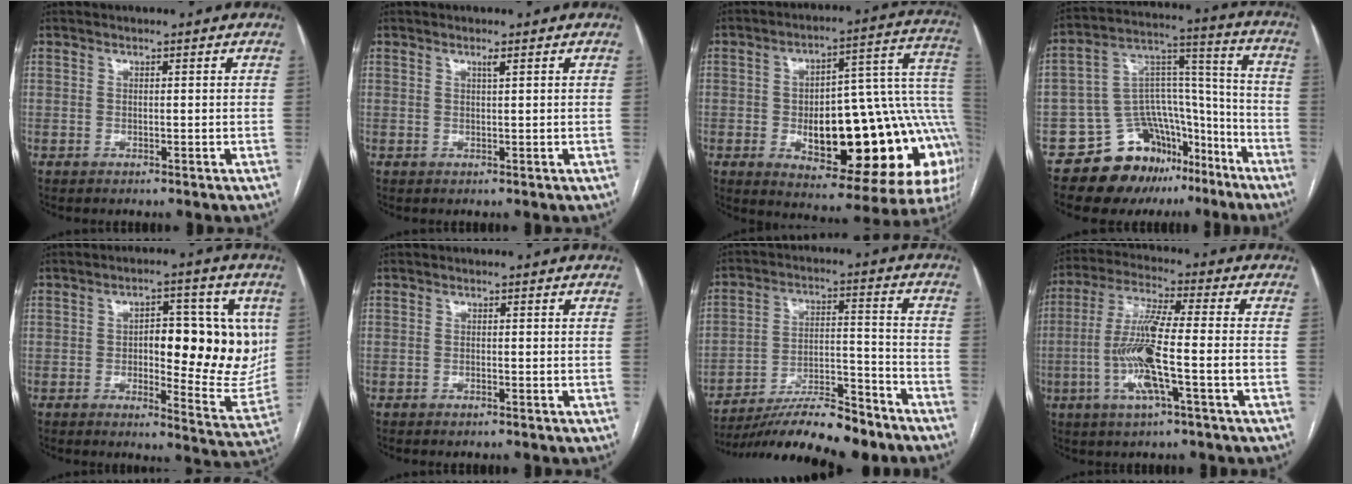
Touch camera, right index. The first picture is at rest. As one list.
[{"total": 0.8, "force": [0.5, -0.1, 0.7], "torque": [-0.015, -0.001, 0.010]}, {"total": 28.9, "force": [-5.3, 9.3, 26.8], "torque": [-0.284, 0.034, -0.054]}, {"total": 15.4, "force": [-10.9, 9.3, 5.7], "torque": [-0.077, 0.086, -0.173]}, {"total": 14.8, "force": [1.6, 5.7, 13.6], "torque": [-0.166, 0.010, 0.029]}, {"total": 0.6, "force": [-0.4, 0.1, 0.3], "torque": [-0.010, -0.001, -0.005]}, {"total": 16.3, "force": [-14.2, 2.4, 7.7], "torque": [-0.132, 0.011, -0.237]}, {"total": 11.9, "force": [-3.0, 0.6, 11.5], "torque": [-0.232, -0.001, -0.062]}]